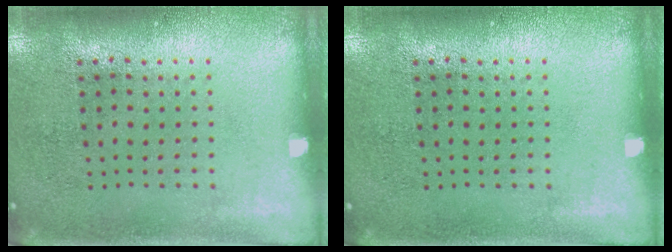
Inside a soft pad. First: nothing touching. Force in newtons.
{"total": 0.0}